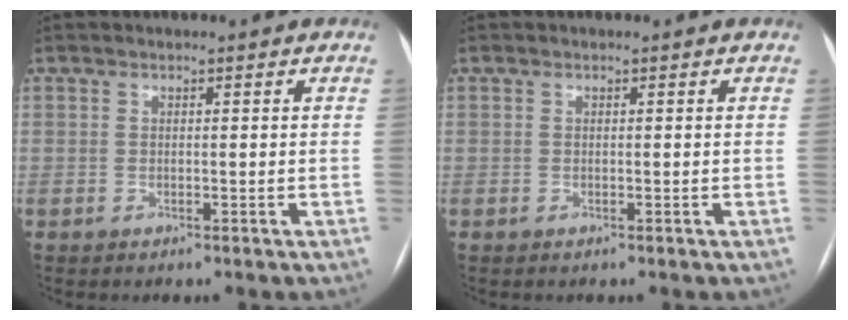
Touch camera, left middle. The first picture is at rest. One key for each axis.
{"total": 0.0}